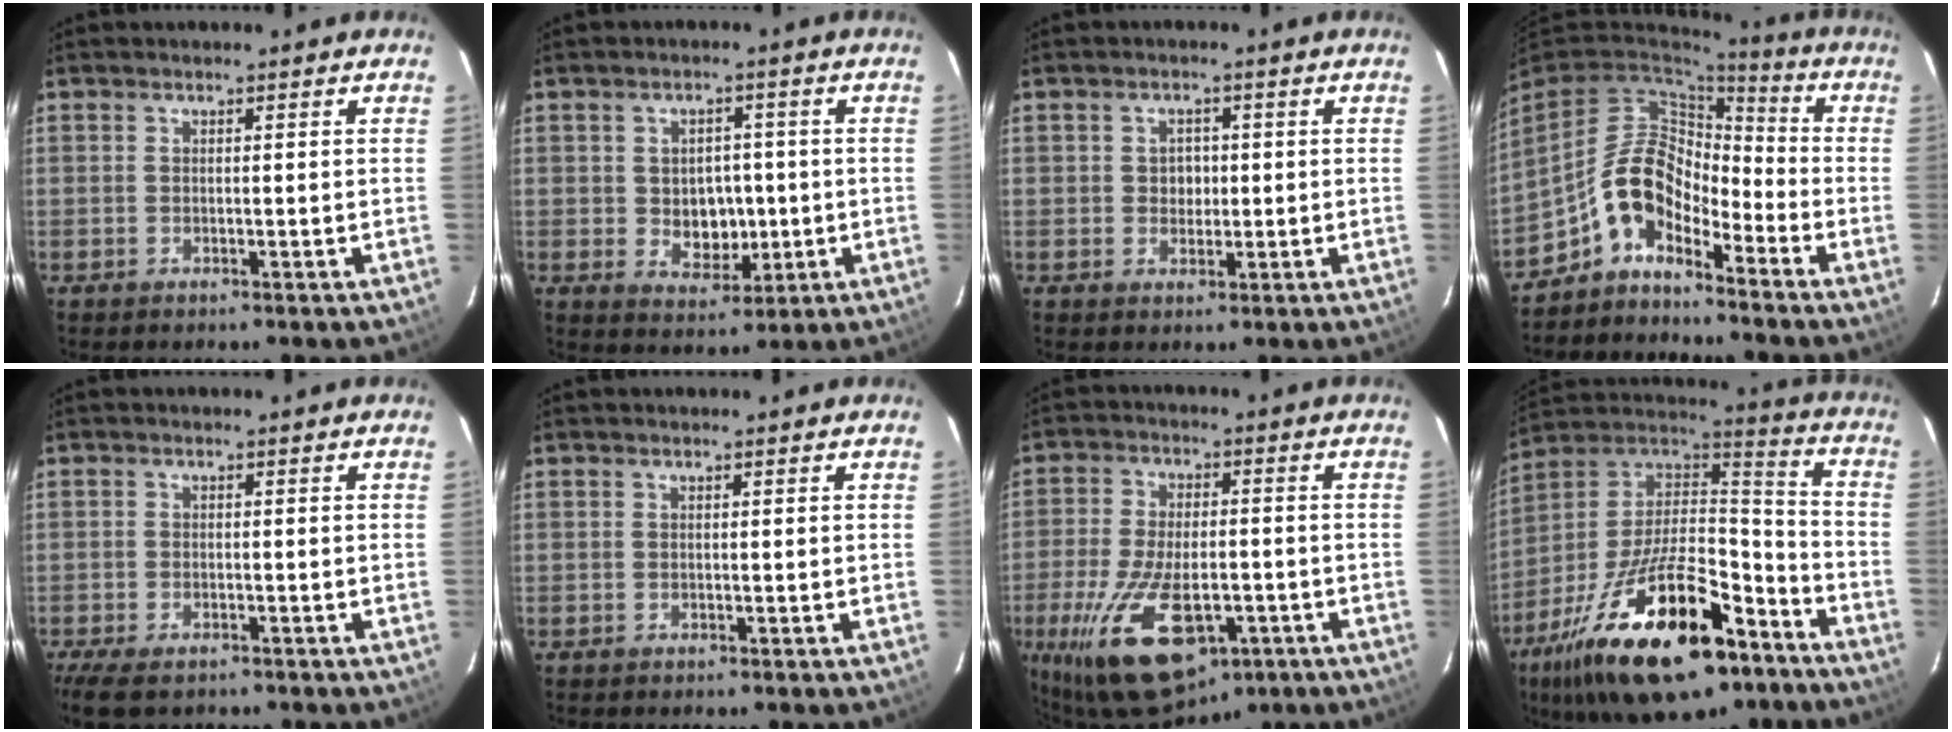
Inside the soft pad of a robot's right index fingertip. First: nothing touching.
{"total": 6.4, "force": [-0.3, 5.3, 3.5], "torque": [-0.063, 0.002, 0.010]}
{"total": 2.8, "force": [0.1, 2.5, 1.2], "torque": [-0.018, 0.007, 0.002]}
{"total": 9.2, "force": [-5.9, 4.5, 5.4], "torque": [-0.108, 0.028, -0.124]}
{"total": 6.9, "force": [-5.1, 2.8, 3.7], "torque": [-0.093, -0.026, -0.091]}
{"total": 0.0}
{"total": 18.7, "force": [-8.2, 9.0, 14.1], "torque": [-0.284, -0.030, -0.126]}
{"total": 29.0, "force": [-16.2, 12.3, 20.6], "torque": [-0.387, -0.008, -0.256]}